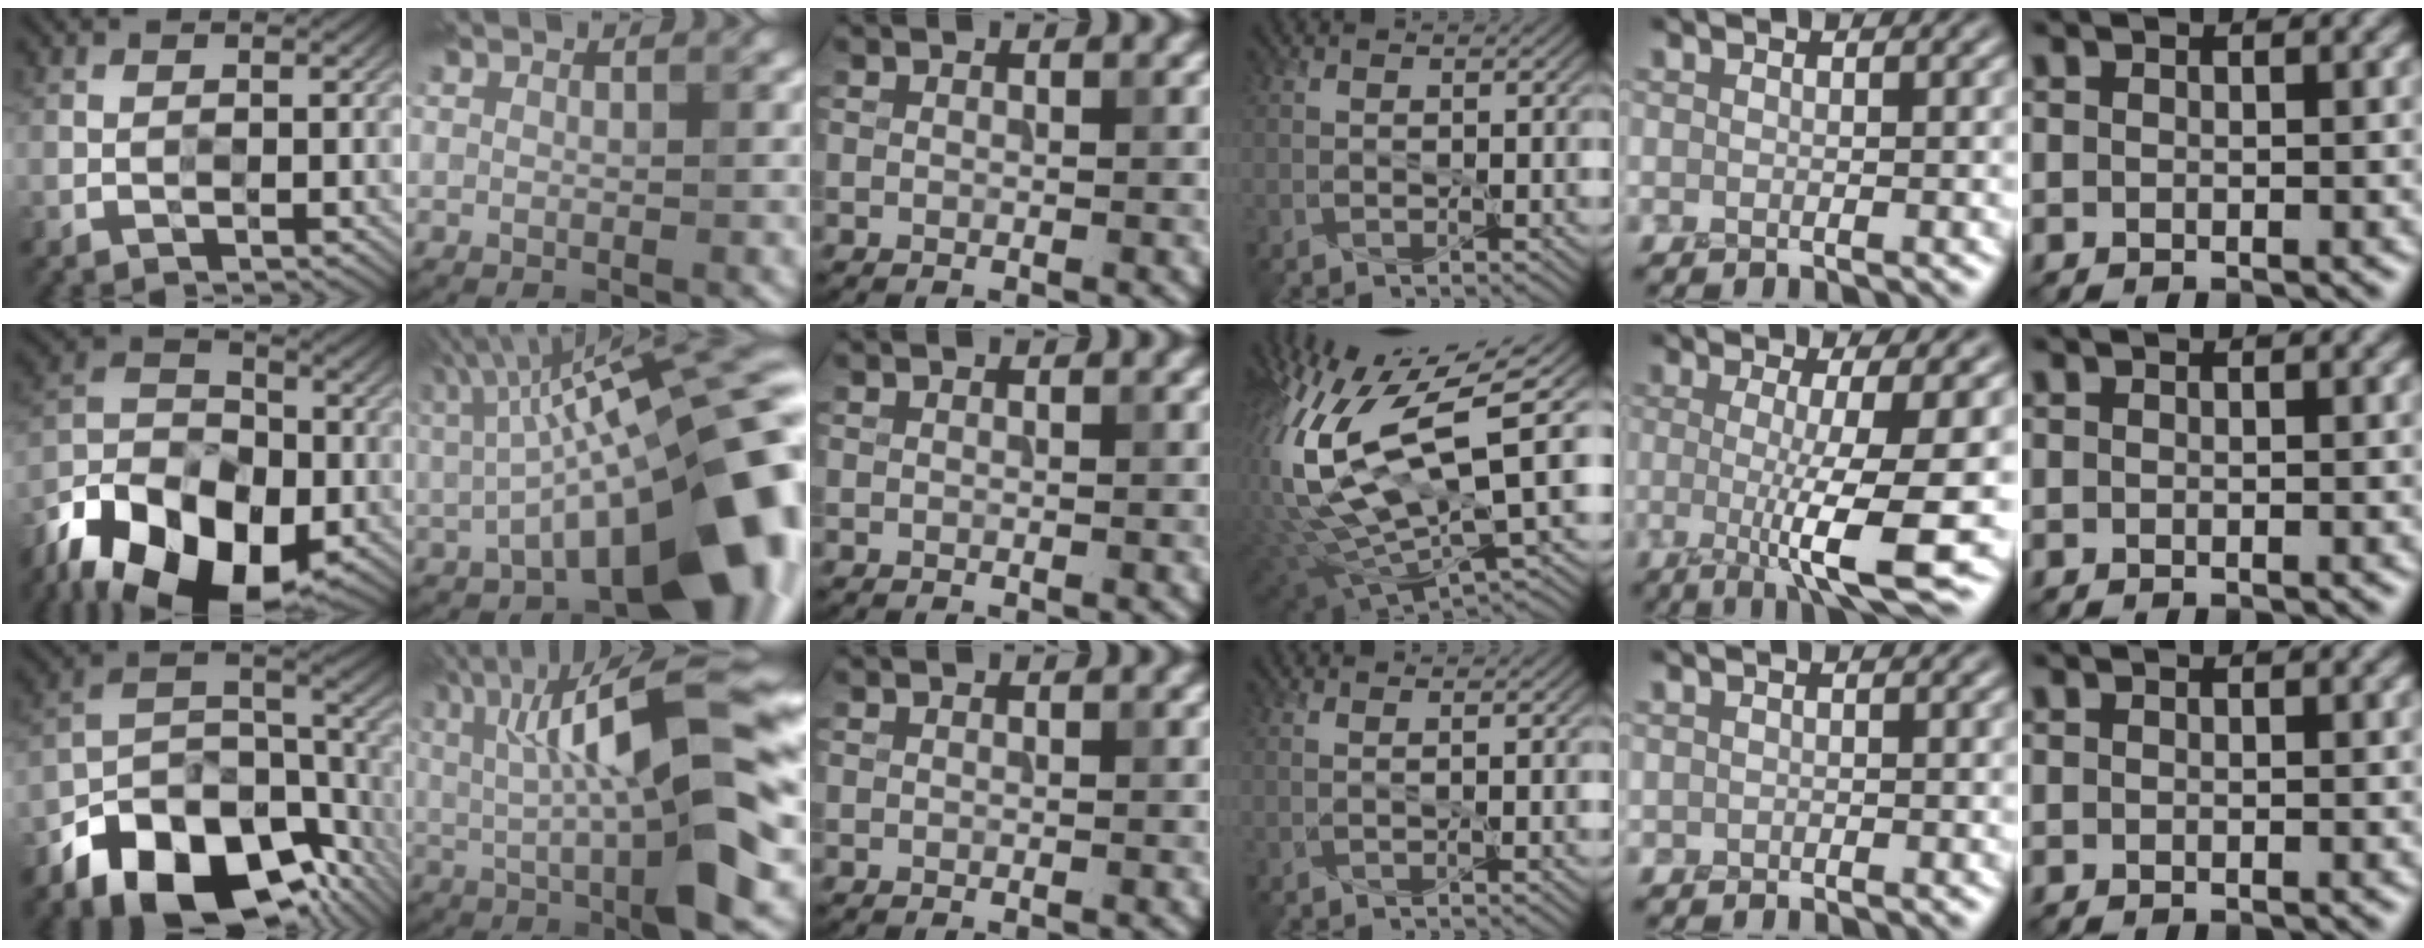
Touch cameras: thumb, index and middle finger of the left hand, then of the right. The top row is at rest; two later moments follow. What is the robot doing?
{"motion": "peel", "object": "tape"}